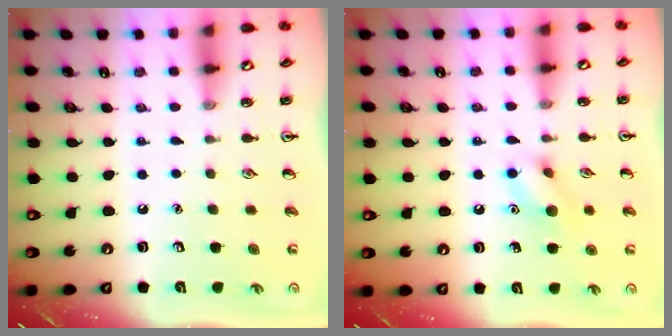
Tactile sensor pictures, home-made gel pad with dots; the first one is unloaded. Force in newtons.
{"total": 8.9, "press": 8.9, "slide": 0.6}